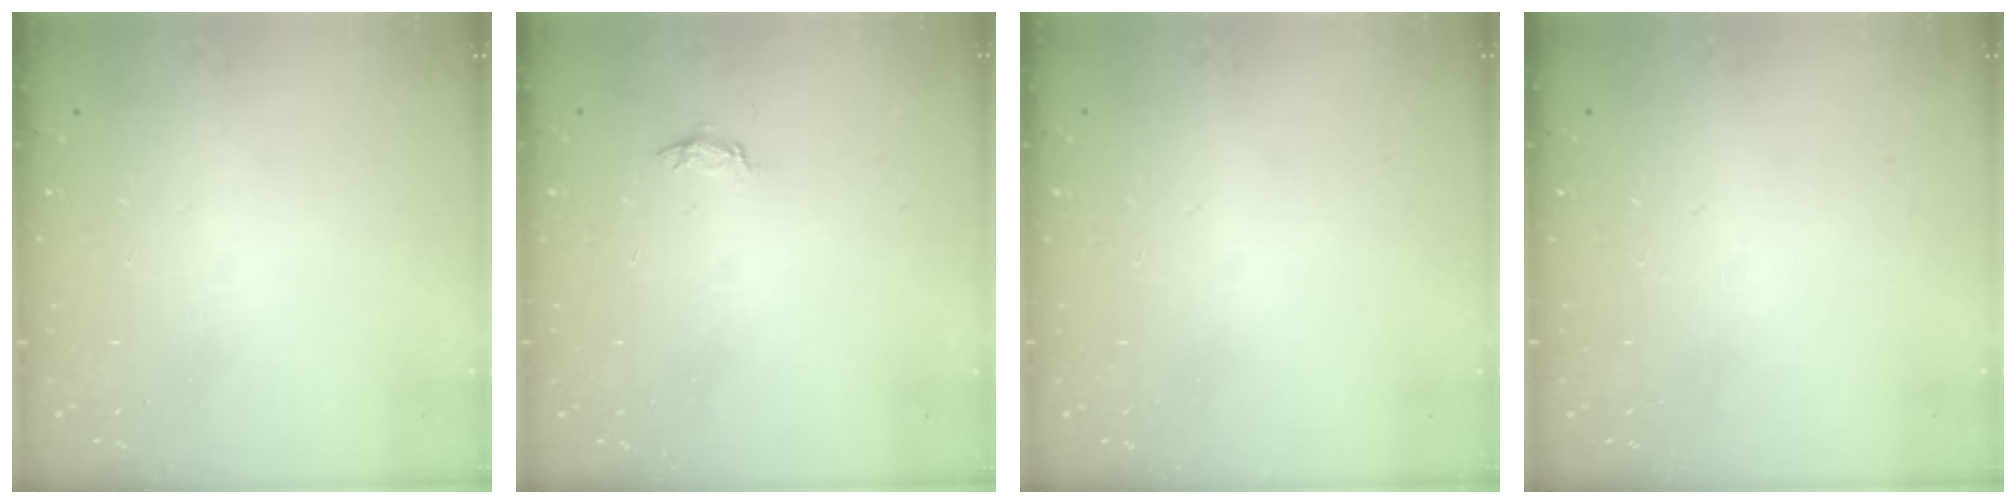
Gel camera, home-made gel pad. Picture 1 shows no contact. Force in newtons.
{"total": 3.9, "press": 3.9, "slide": 0.5}
{"total": 0.0}
{"total": 0.0}